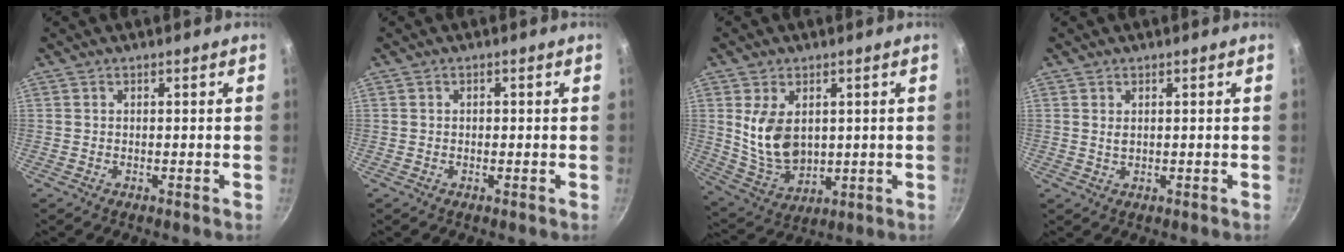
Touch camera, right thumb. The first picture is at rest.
{"total": 0.7, "force": [0.0, 0.6, 0.4], "torque": [-0.002, 0.005, 0.000]}
{"total": 11.3, "force": [2.2, 7.5, 8.2], "torque": [-0.134, -0.026, 0.061]}
{"total": 1.4, "force": [0.5, 0.8, 1.0], "torque": [-0.018, -0.001, 0.010]}